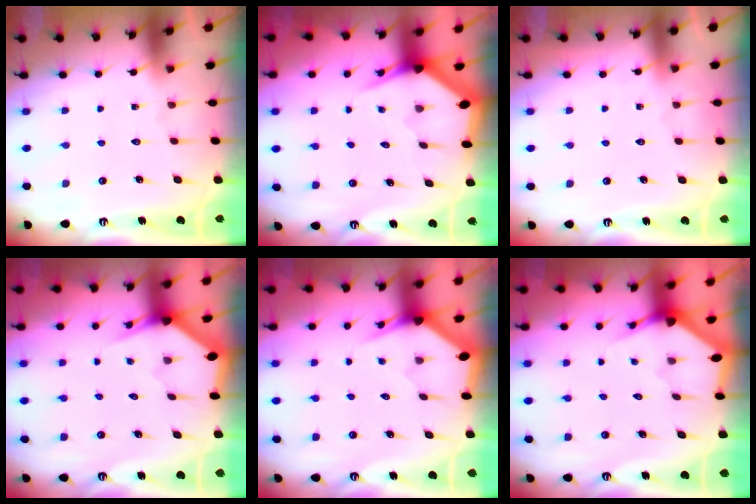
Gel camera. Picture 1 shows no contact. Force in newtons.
{"total": 3.5, "press": 3.5, "slide": 0.0}
{"total": 2.2, "press": 2.2, "slide": 0.3}
{"total": 3.1, "press": 3.1, "slide": 0.0}
{"total": 3.1, "press": 3.1, "slide": 0.1}
{"total": 3.0, "press": 3.0, "slide": 0.2}